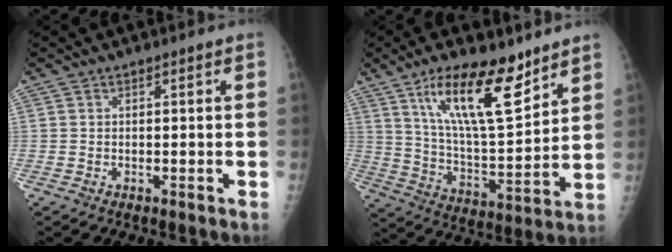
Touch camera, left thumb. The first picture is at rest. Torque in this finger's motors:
{"motor_torque": [0.43, 0.47, 1.56, -1.22, 0.17]}